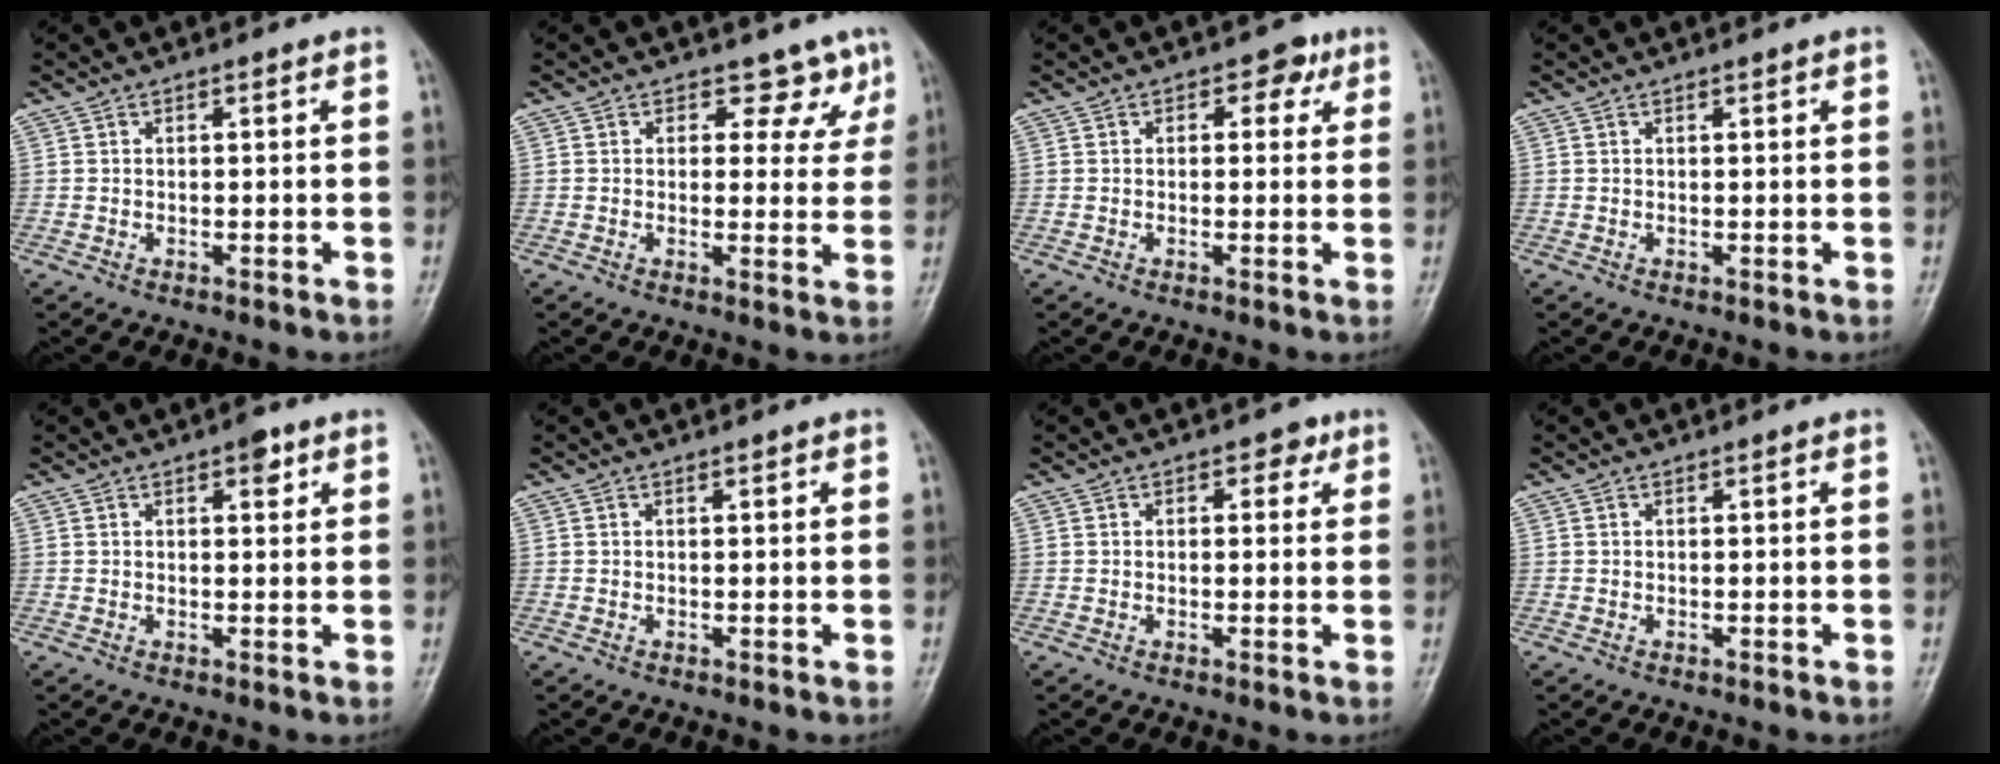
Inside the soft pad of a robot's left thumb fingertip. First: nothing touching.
{"total": 5.3, "force": [3.6, 3.7, 1.3], "torque": [0.022, -0.020, 0.033]}
{"total": 3.7, "force": [1.5, 2.5, 2.1], "torque": [0.003, 0.000, 0.012]}
{"total": 0.8, "force": [0.4, 0.3, 0.6], "torque": [-0.007, 0.000, 0.005]}
{"total": 2.7, "force": [1.5, 1.3, 1.9], "torque": [-0.015, -0.003, 0.017]}
{"total": 0.6, "force": [0.4, 0.2, 0.4], "torque": [-0.005, 0.000, 0.004]}
{"total": 2.8, "force": [1.3, 1.8, 1.6], "torque": [0.000, 0.000, 0.011]}
{"total": 0.0}